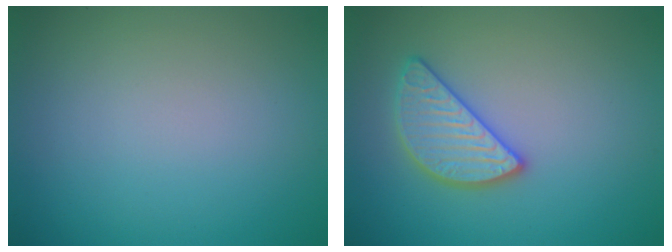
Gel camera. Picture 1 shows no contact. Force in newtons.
{"total": 3.1, "press": 3.1, "slide": 0.3}